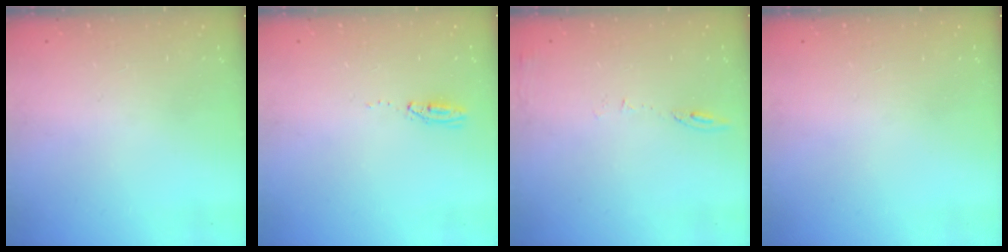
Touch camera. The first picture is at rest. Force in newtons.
{"total": 3.8, "press": 3.7, "slide": 1.1}
{"total": 6.2, "press": 6.2, "slide": 0.9}
{"total": 0.0}